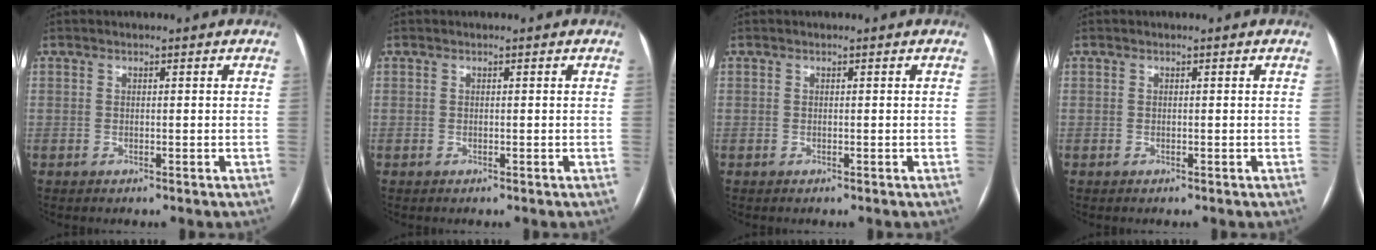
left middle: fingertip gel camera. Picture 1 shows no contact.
{"total": 0.0}
{"total": 0.0}
{"total": 0.0}